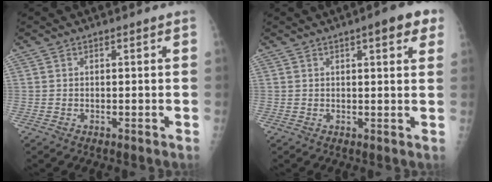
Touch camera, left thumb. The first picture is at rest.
{"total": 6.7, "force": [3.4, 1.8, 5.5], "torque": [-0.054, -0.005, 0.037]}